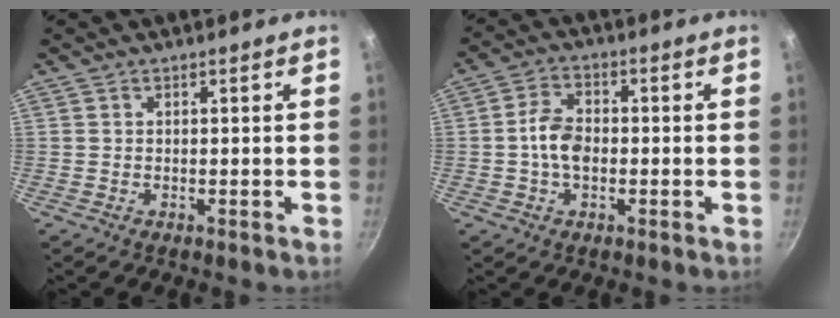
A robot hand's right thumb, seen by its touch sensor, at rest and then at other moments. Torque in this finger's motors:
{"motor_torque": [0.67, 0.61, 0.87, 0.19, 0.32]}